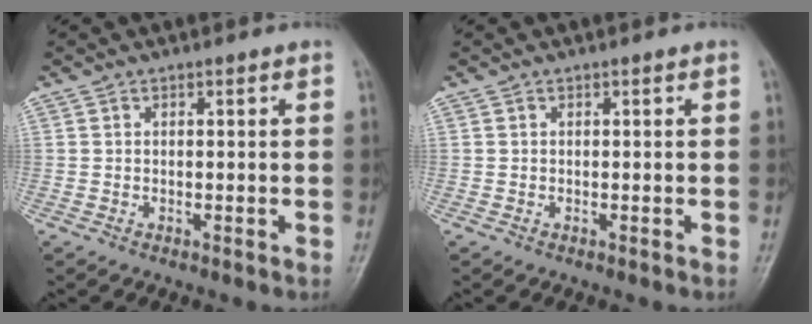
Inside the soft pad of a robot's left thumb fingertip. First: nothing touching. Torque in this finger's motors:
{"motor_torque": [0.00, 0.00, -0.07, -0.07, 0.00]}